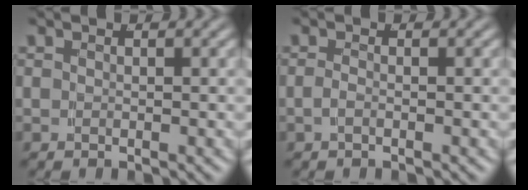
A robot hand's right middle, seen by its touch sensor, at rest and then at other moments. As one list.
[{"total": 0.7, "force": [-0.5, 0.0, 0.5], "torque": [-0.012, 0.002, -0.012]}]